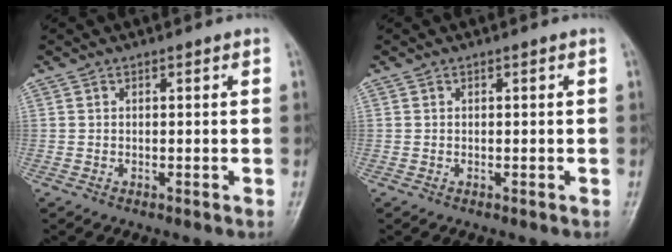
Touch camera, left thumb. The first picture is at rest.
{"total": 0.0}